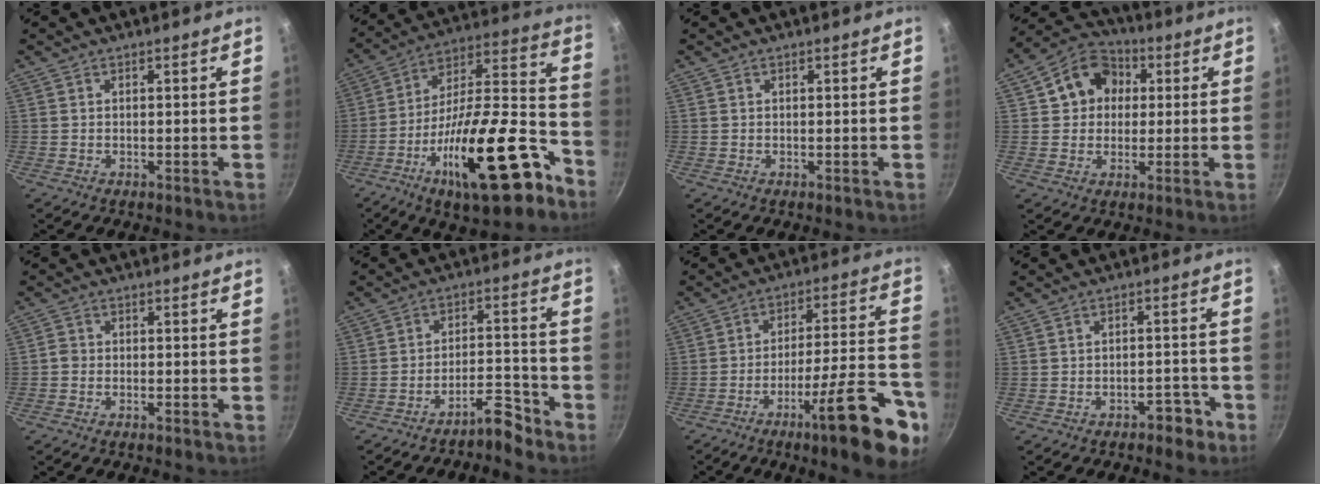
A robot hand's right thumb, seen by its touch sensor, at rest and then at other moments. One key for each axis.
{"total": 27.2, "fx": -13.6, "fy": 9.5, "fz": 21.6, "tx": -0.292, "ty": 0.077, "tz": -0.221}
{"total": 0.0}
{"total": 11.1, "fx": 2.6, "fy": 9.4, "fz": 5.4, "tx": -0.055, "ty": 0.018, "tz": 0.028}
{"total": 2.0, "fx": -1.4, "fy": 1.0, "fz": 0.9, "tx": -0.025, "ty": 0.015, "tz": -0.032}
{"total": 6.4, "fx": -5.3, "fy": 1.8, "fz": 3.1, "tx": -0.030, "ty": 0.055, "tz": -0.085}
{"total": 20.6, "fx": -10.7, "fy": 4.7, "fz": 16.9, "tx": -0.204, "ty": 0.062, "tz": -0.162}
{"total": 5.4, "fx": -3.6, "fy": 2.8, "fz": 3.0, "tx": -0.013, "ty": 0.047, "tz": -0.033}